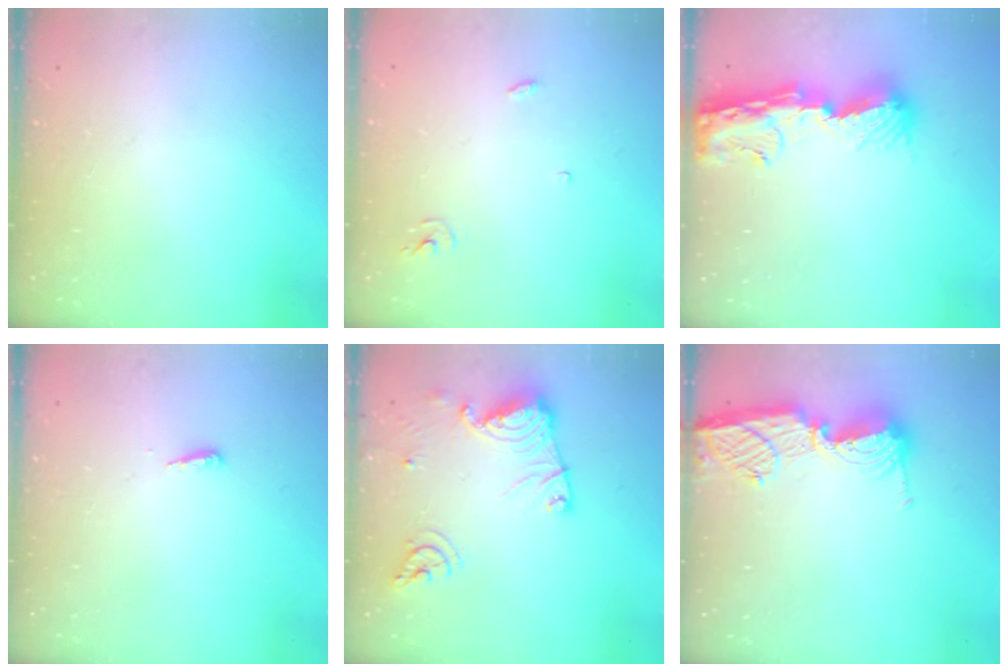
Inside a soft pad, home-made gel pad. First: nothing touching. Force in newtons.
{"total": 3.0, "press": 3.0, "slide": 0.2}
{"total": 13.0, "press": 12.9, "slide": 1.3}
{"total": 3.8, "press": 3.7, "slide": 0.6}
{"total": 15.2, "press": 15.1, "slide": 1.8}
{"total": 12.7, "press": 12.6, "slide": 1.2}